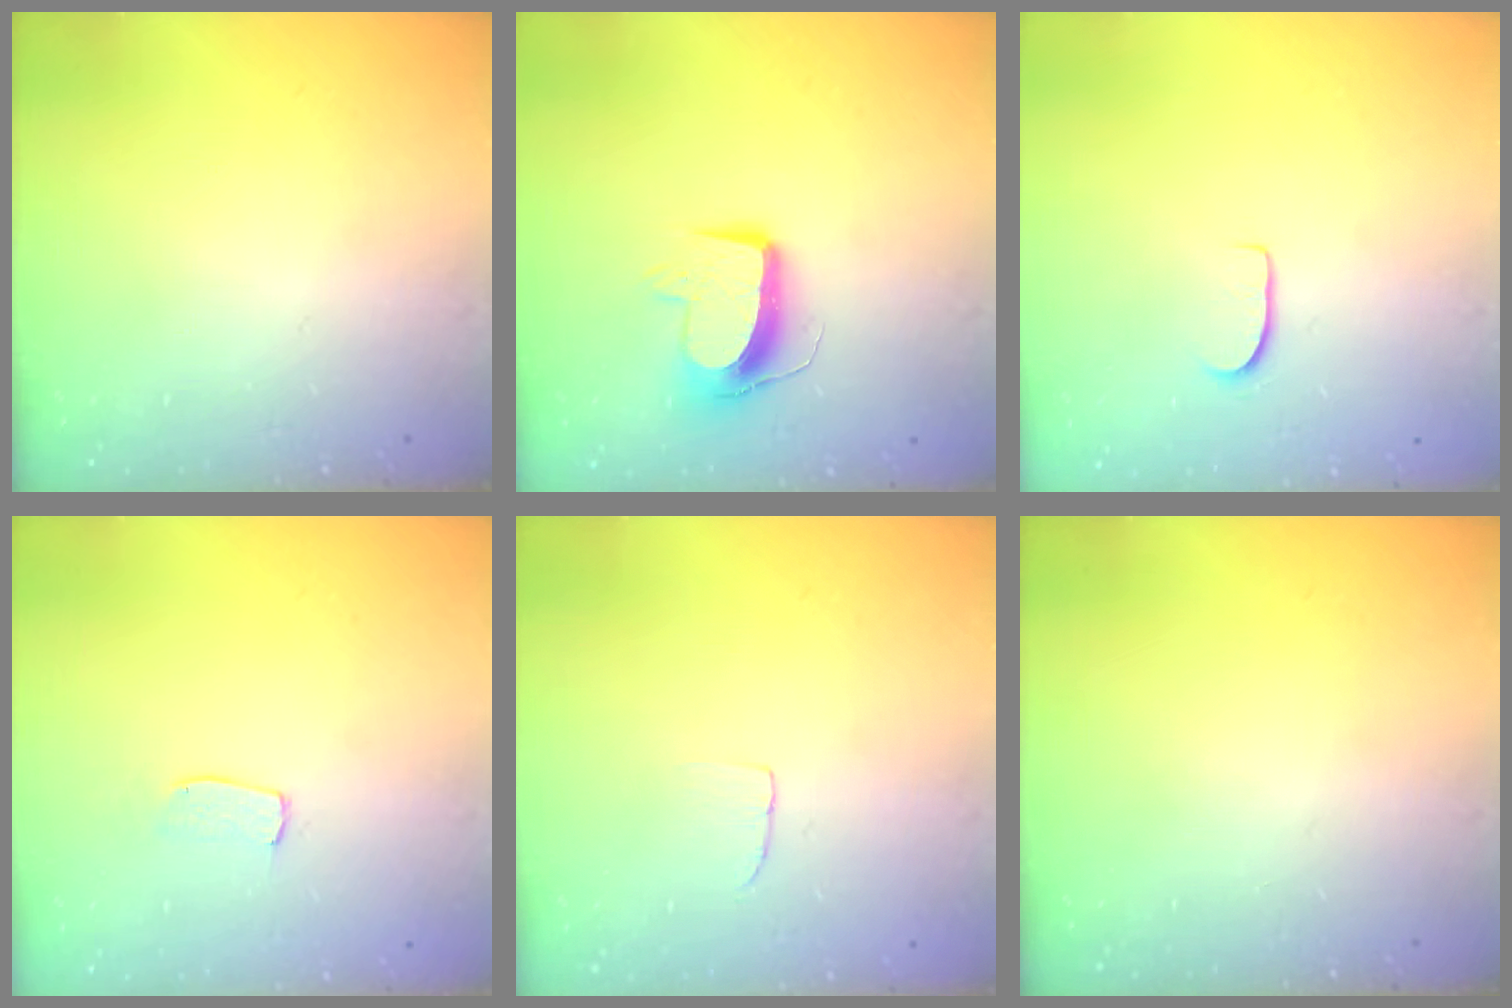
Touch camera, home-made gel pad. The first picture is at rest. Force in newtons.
{"total": 11.0, "press": 10.9, "slide": 0.7}
{"total": 6.1, "press": 6.1, "slide": 0.5}
{"total": 3.3, "press": 3.3, "slide": 0.2}
{"total": 2.7, "press": 2.7, "slide": 0.2}
{"total": 0.0}